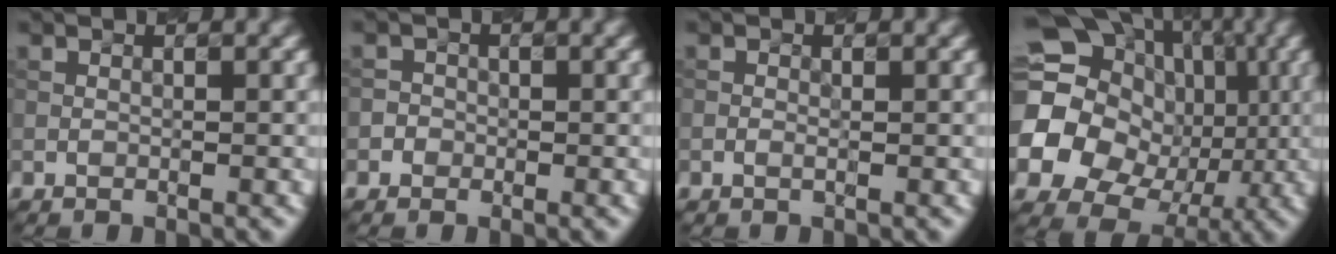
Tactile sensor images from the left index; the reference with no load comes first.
{"total": 1.6, "force": [-0.5, 1.5, 0.3], "torque": [0.009, 0.012, -0.024]}
{"total": 0.6, "force": [-0.2, 0.3, 0.5], "torque": [-0.012, 0.002, -0.004]}
{"total": 20.5, "force": [1.1, 18.5, 8.8], "torque": [-0.207, 0.022, -0.011]}